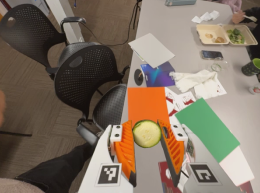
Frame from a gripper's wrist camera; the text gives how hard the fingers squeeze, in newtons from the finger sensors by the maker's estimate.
{"total": 9.0, "left": 8.5, "right": 9.4}